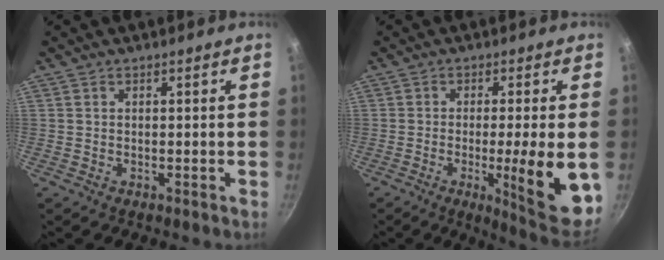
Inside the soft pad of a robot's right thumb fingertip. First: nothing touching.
{"total": 13.3, "force": [-2.3, 1.8, 13.0], "torque": [-0.178, -0.006, -0.027]}